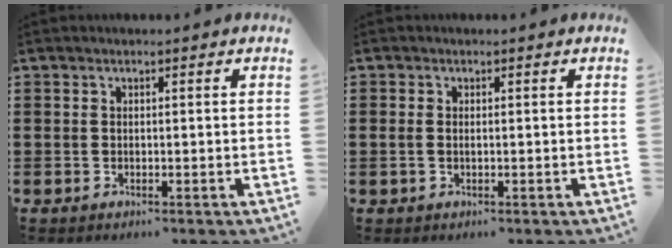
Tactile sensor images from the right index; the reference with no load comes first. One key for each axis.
{"total": 0.7, "fx": 0.0, "fy": 0.3, "fz": 0.6, "tx": -0.010, "ty": 0.002, "tz": 0.000}